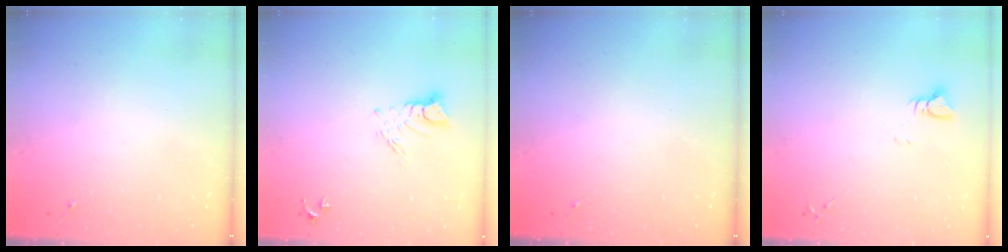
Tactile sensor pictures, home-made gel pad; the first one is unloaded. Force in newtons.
{"total": 6.7, "press": 6.7, "slide": 0.6}
{"total": 0.0}
{"total": 2.9, "press": 2.9, "slide": 0.2}